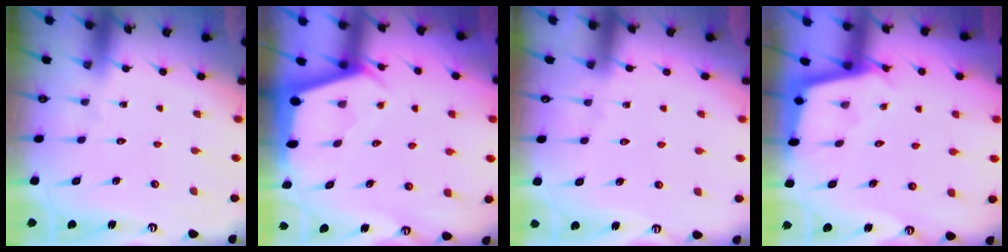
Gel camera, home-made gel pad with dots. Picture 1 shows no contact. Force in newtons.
{"total": 2.3, "press": 2.3, "slide": 0.3}
{"total": 3.1, "press": 3.1, "slide": 0.5}
{"total": 2.4, "press": 2.4, "slide": 0.2}